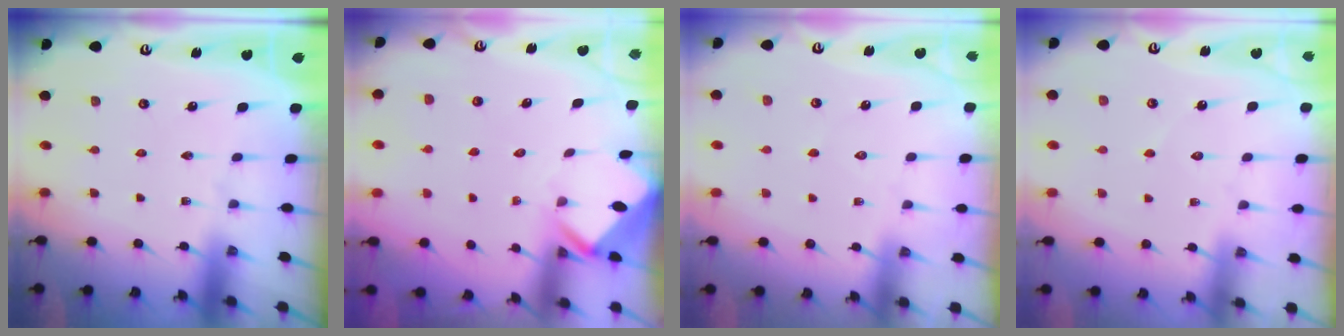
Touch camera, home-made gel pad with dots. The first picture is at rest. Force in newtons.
{"total": 2.8, "press": 2.8, "slide": 0.2}
{"total": 3.5, "press": 3.5, "slide": 0.4}
{"total": 4.1, "press": 4.1, "slide": 0.5}